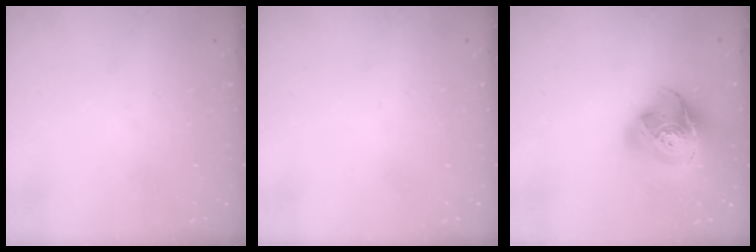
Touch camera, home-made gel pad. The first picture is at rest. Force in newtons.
{"total": 0.7, "press": 0.7, "slide": 0.3}
{"total": 18.9, "press": 18.8, "slide": 2.1}